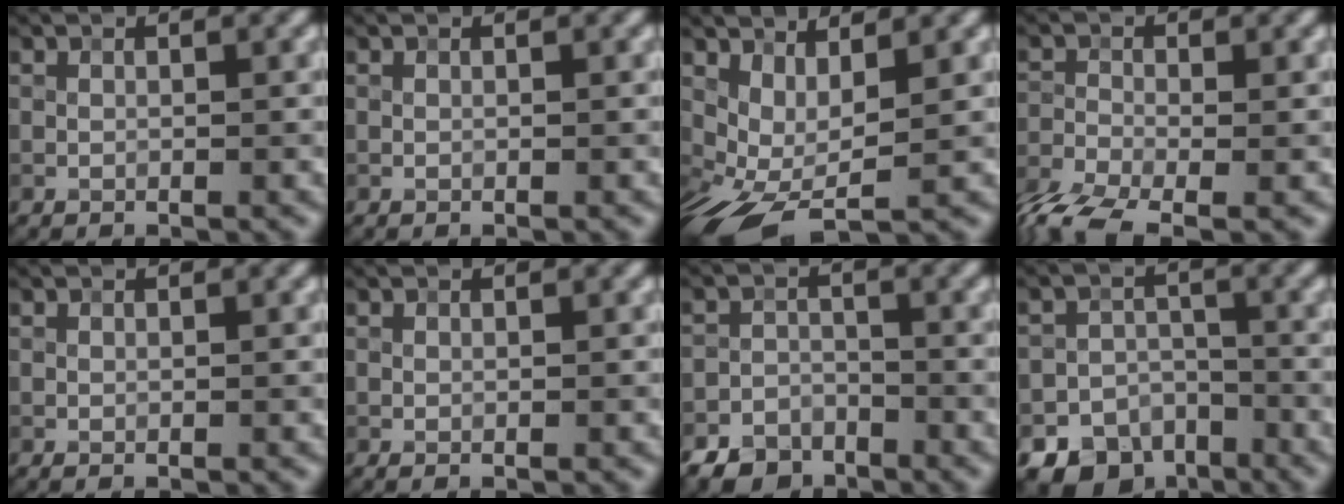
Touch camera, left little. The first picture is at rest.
{"total": 0.0}
{"total": 5.1, "force": [-0.1, 2.6, 4.3], "torque": [-0.105, -0.013, 0.003]}
{"total": 5.8, "force": [-4.4, 1.9, 3.2], "torque": [-0.075, -0.015, -0.099]}
{"total": 0.0}
{"total": 0.0}
{"total": 4.2, "force": [-3.5, 2.3, 0.6], "torque": [-0.006, -0.004, -0.059]}
{"total": 8.6, "force": [-5.8, 6.0, 1.7], "torque": [-0.007, -0.017, -0.091]}